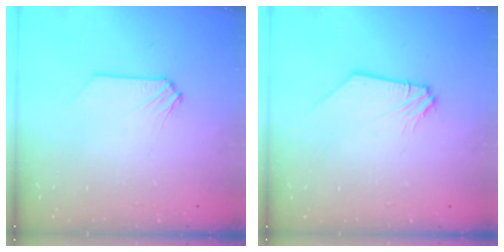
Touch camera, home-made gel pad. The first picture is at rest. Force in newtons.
{"total": 1.2, "press": 1.2, "slide": 0.2}